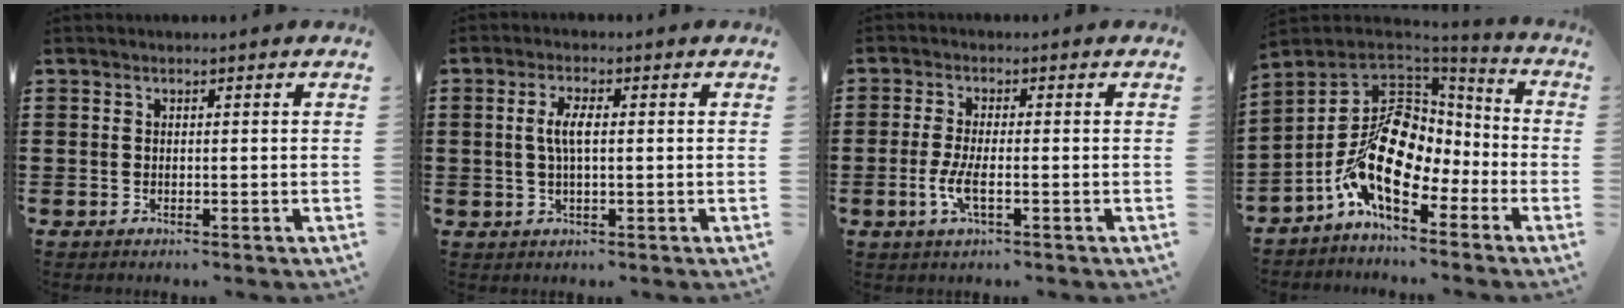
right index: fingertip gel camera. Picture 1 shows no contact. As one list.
[{"total": 3.7, "force": [0.3, 1.1, 3.5], "torque": [-0.073, 0.001, 0.000]}, {"total": 4.1, "force": [-1.4, 1.0, 3.7], "torque": [-0.089, -0.007, -0.033]}, {"total": 13.3, "force": [-4.6, 7.8, 9.8], "torque": [-0.233, -0.001, -0.097]}]